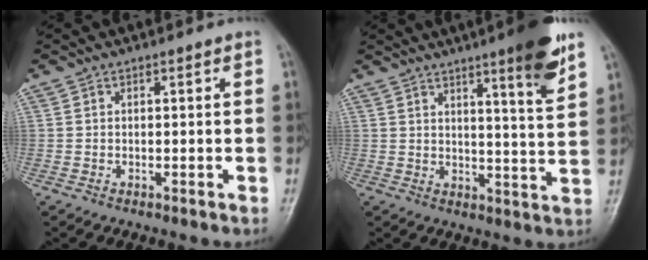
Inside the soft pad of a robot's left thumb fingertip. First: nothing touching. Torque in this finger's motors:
{"motor_torque": [1.77, 0.98, 1.01, -1.14, 0.10]}